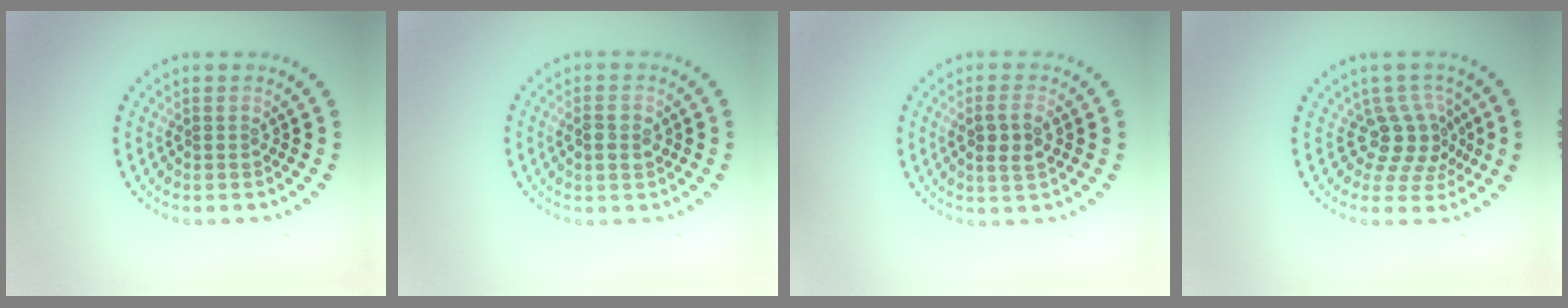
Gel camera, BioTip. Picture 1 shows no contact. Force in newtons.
{"total": 1.8, "press": 1.8, "slide": 0.1}
{"total": 2.3, "press": 2.2, "slide": 0.7}
{"total": 3.7, "press": 2.7, "slide": 2.6}